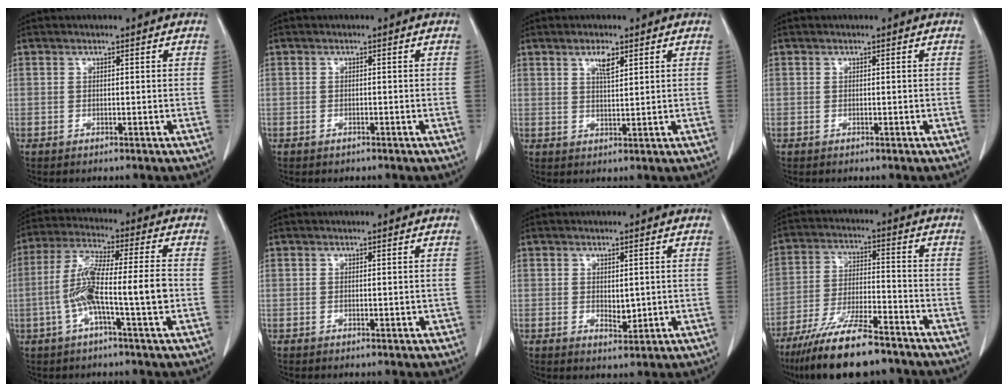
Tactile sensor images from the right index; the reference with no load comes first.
{"total": 0.5, "force": [-0.4, 0.3, 0.1], "torque": [-0.006, 0.000, -0.005]}
{"total": 3.0, "force": [1.8, 0.7, 2.3], "torque": [-0.046, -0.002, 0.032]}
{"total": 0.0}
{"total": 11.0, "force": [-2.3, 0.6, 10.8], "torque": [-0.210, 0.016, -0.049]}
{"total": 0.9, "force": [-0.1, 0.5, 0.8], "torque": [-0.012, -0.001, 0.002]}
{"total": 2.5, "force": [0.2, 1.3, 2.2], "torque": [-0.035, -0.008, 0.009]}
{"total": 14.4, "force": [-11.4, 2.5, 8.5], "torque": [-0.162, -0.027, -0.198]}